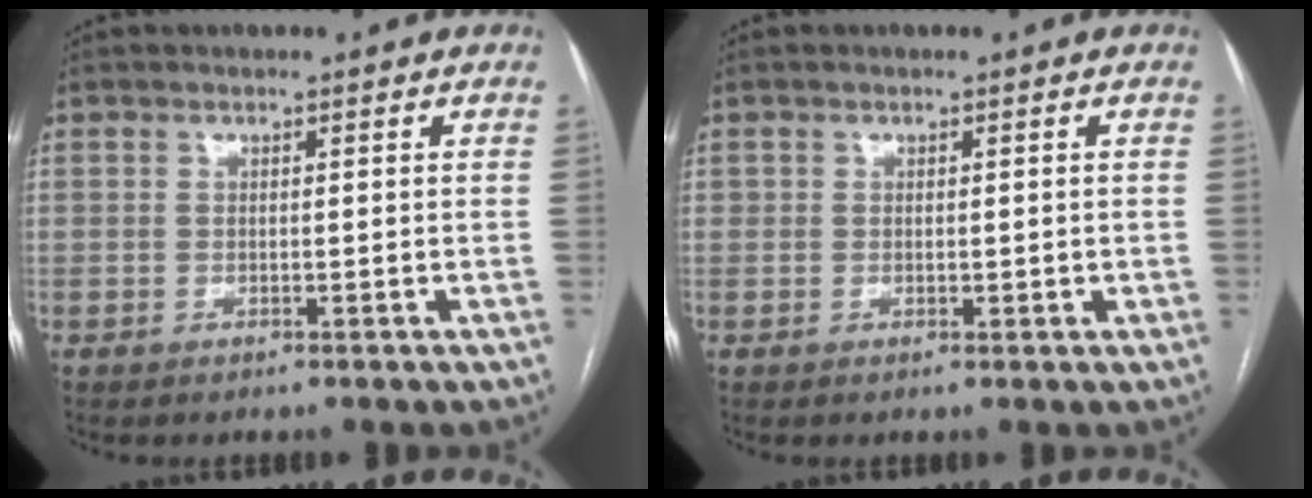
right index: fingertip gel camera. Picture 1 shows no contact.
{"total": 1.1, "force": [0.2, 1.0, 0.5], "torque": [-0.005, 0.003, 0.006]}